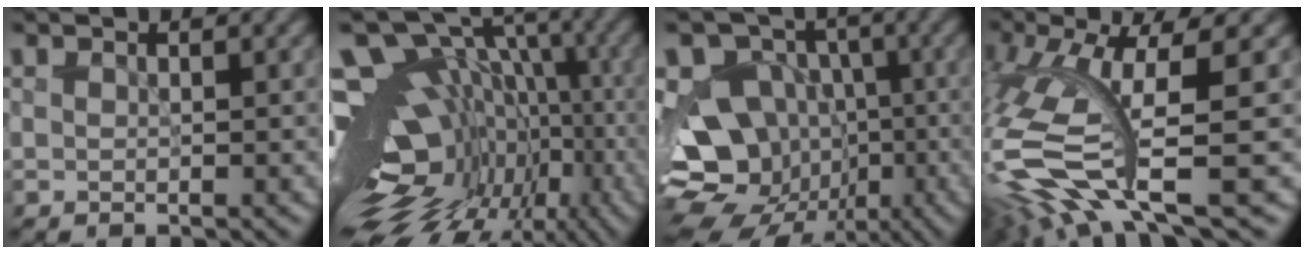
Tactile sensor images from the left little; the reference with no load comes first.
{"total": 17.4, "force": [-4.0, 11.9, 12.1], "torque": [-0.198, 0.021, -0.016]}
{"total": 14.8, "force": [-4.5, 12.6, 6.2], "torque": [-0.097, -0.011, -0.088]}
{"total": 12.6, "force": [-2.7, 3.6, 11.7], "torque": [-0.257, -0.017, -0.037]}